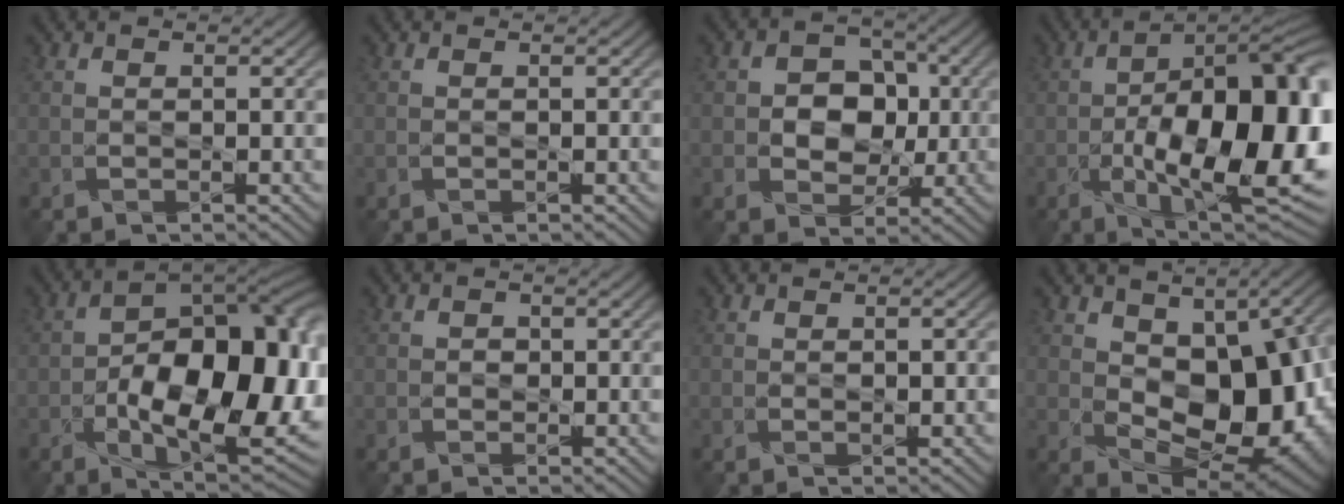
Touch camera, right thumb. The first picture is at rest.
{"total": 0.0}
{"total": 7.0, "force": [0.0, 5.6, 4.1], "torque": [-0.069, 0.004, -0.014]}
{"total": 19.7, "force": [-3.9, 8.9, 17.2], "torque": [-0.247, -0.025, -0.050]}
{"total": 18.0, "force": [-3.7, 9.5, 14.9], "torque": [-0.201, -0.013, -0.051]}
{"total": 0.9, "force": [-0.1, 0.9, 0.3], "torque": [-0.003, -0.006, -0.004]}
{"total": 1.4, "force": [-0.1, 0.7, 1.2], "torque": [-0.018, -0.003, 0.002]}
{"total": 14.2, "force": [0.2, 8.7, 11.2], "torque": [-0.168, -0.020, 0.010]}